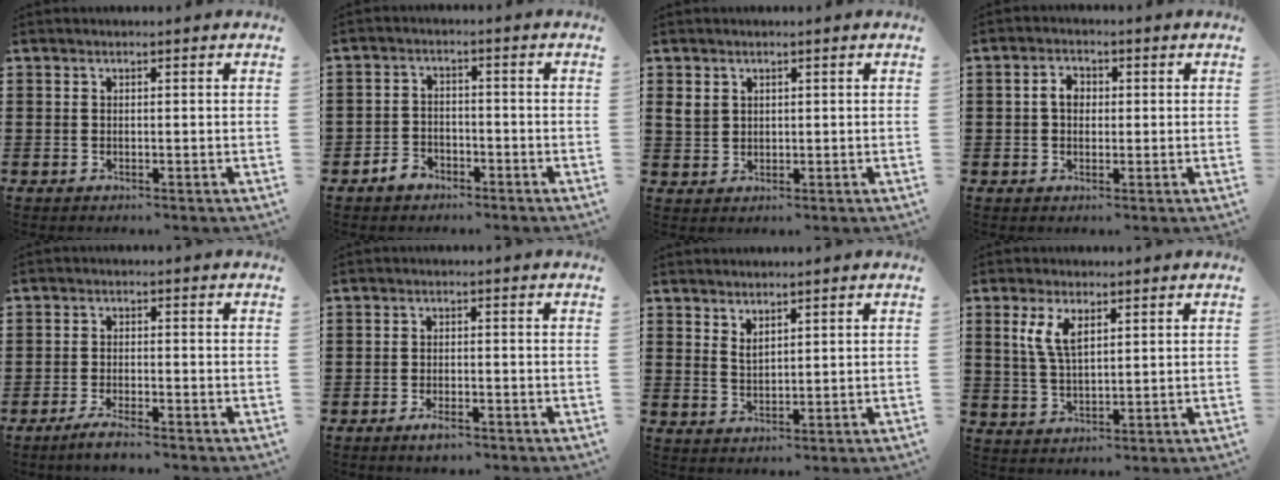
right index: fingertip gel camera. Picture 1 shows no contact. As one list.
[{"total": 2.8, "force": [-2.2, 1.6, 0.4], "torque": [-0.015, 0.008, -0.047]}, {"total": 2.7, "force": [1.2, 2.1, 1.2], "torque": [-0.039, 0.006, 0.021]}, {"total": 3.0, "force": [0.1, 2.2, 2.1], "torque": [-0.045, 0.011, 0.000]}, {"total": 2.5, "force": [-2.2, 0.0, 1.1], "torque": [-0.020, 0.006, -0.043]}, {"total": 2.2, "force": [-1.6, 0.6, 1.3], "torque": [-0.030, 0.000, -0.033]}, {"total": 1.9, "force": [1.7, 0.7, 0.5], "torque": [-0.012, 0.004, 0.033]}, {"total": 5.2, "force": [2.1, 2.2, 4.2], "torque": [-0.091, 0.006, 0.037]}]